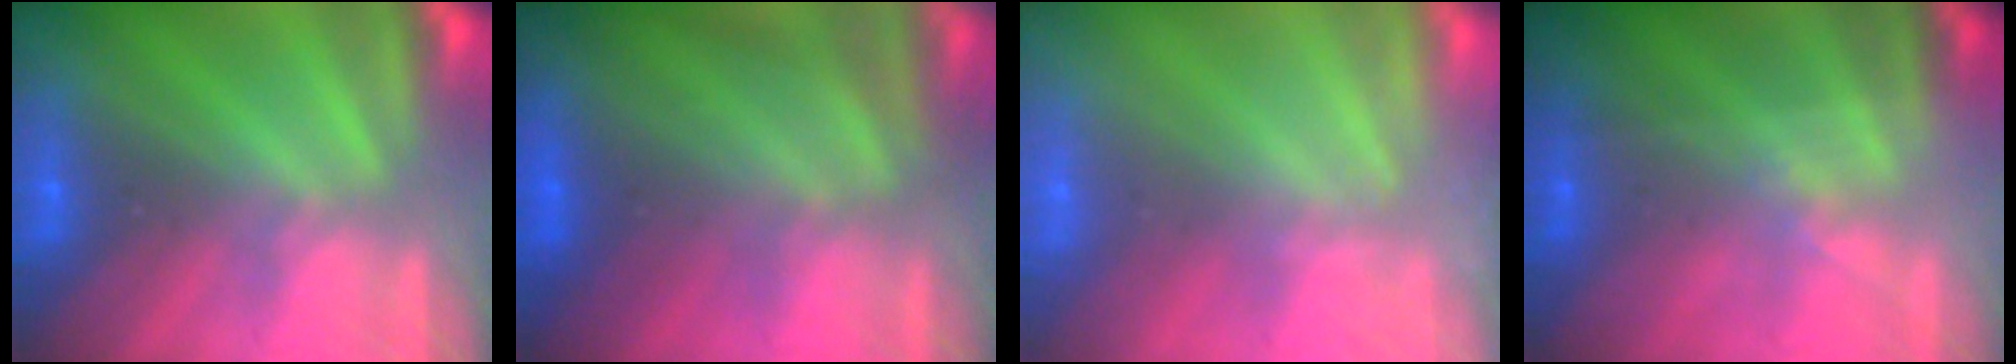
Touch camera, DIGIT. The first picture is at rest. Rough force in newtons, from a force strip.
{"total": 7.7}
{"total": 2.4}
{"total": 1.6}